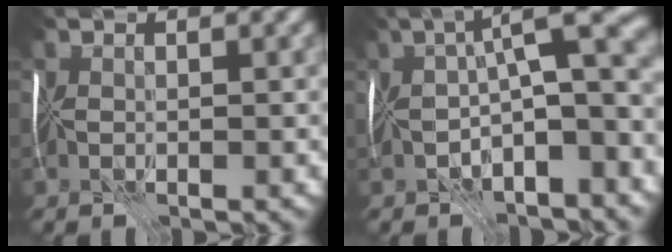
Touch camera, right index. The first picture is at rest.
{"total": 9.3, "force": [-1.2, 2.7, 8.8], "torque": [-0.134, 0.007, -0.027]}